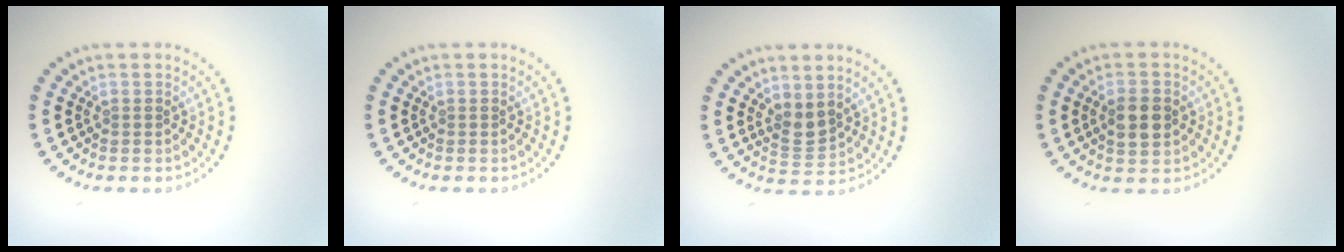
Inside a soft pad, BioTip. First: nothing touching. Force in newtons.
{"total": 0.0}
{"total": 2.1, "press": 1.7, "slide": 1.2}
{"total": 3.4, "press": 3.4, "slide": 0.1}